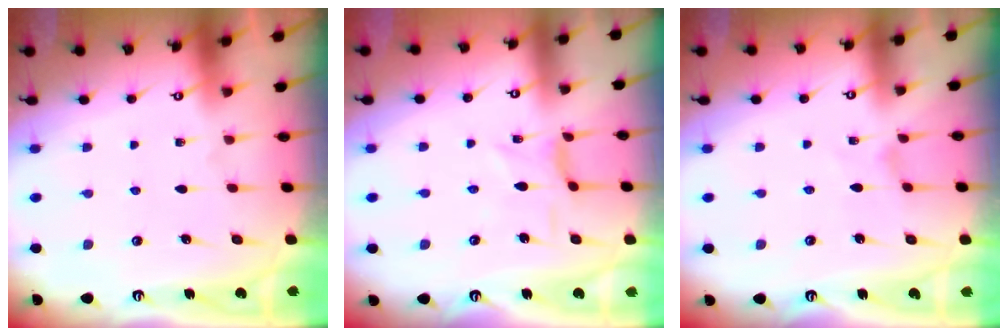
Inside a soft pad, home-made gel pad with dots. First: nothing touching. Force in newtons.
{"total": 1.0, "press": 0.9, "slide": 0.4}
{"total": 0.0}